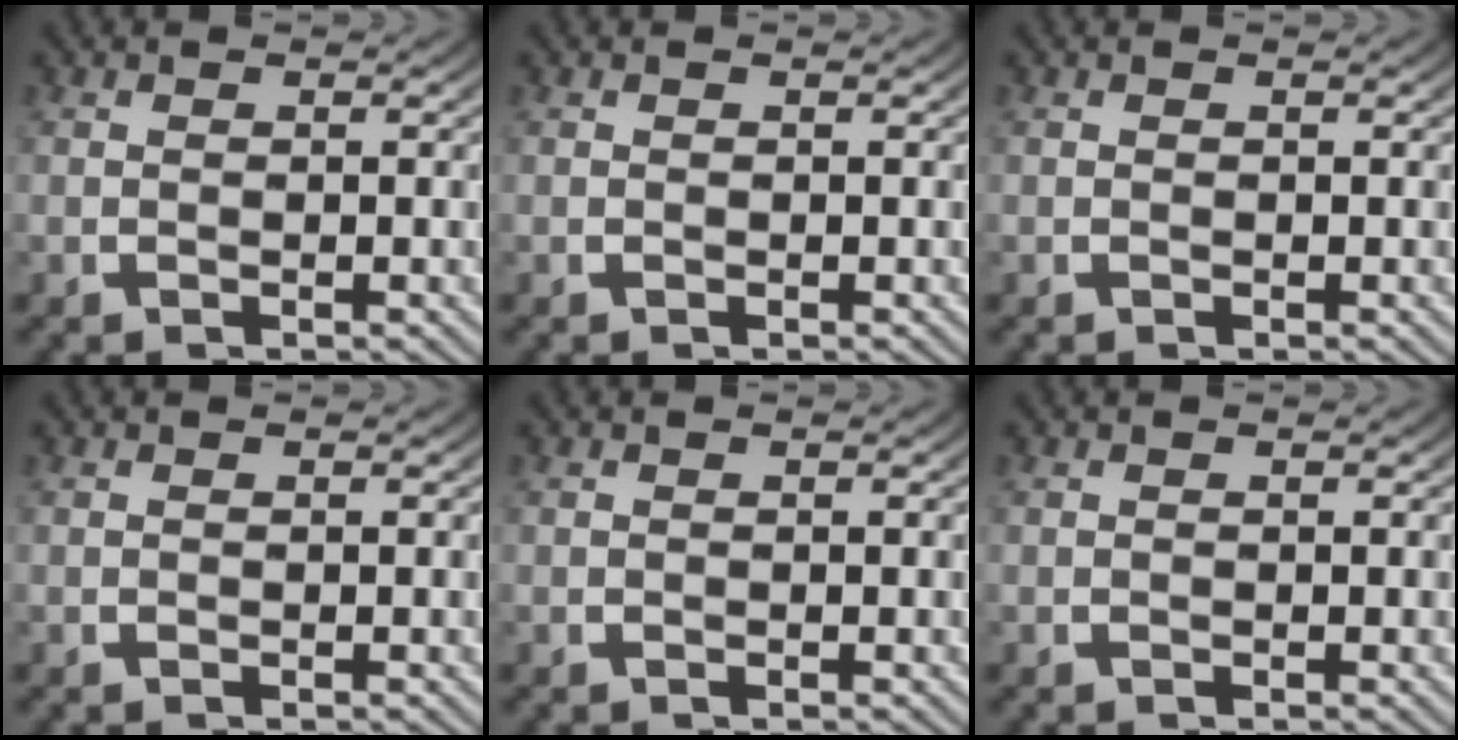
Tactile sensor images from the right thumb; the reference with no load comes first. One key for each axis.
{"total": 0.0}
{"total": 0.0}
{"total": 0.0}
{"total": 0.0}
{"total": 0.0}